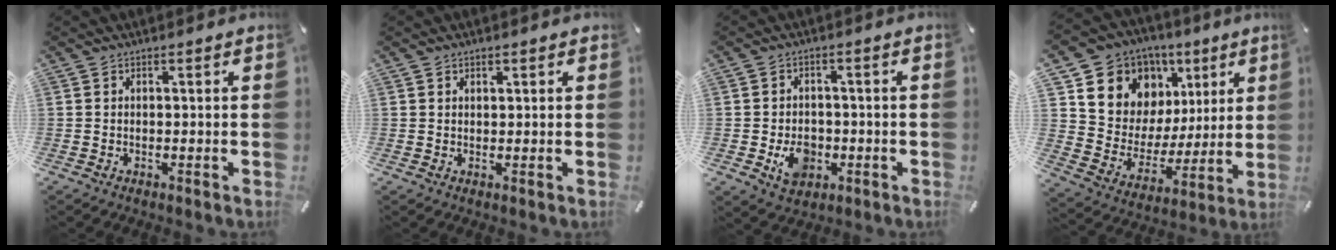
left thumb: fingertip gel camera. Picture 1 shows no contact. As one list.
[{"total": 1.0, "force": [0.6, 0.7, 0.2], "torque": [0.005, -0.001, 0.009]}, {"total": 7.3, "force": [-2.0, 5.7, 4.0], "torque": [-0.055, 0.003, -0.033]}, {"total": 12.9, "force": [6.9, 10.7, 1.8], "torque": [-0.041, -0.065, 0.138]}]